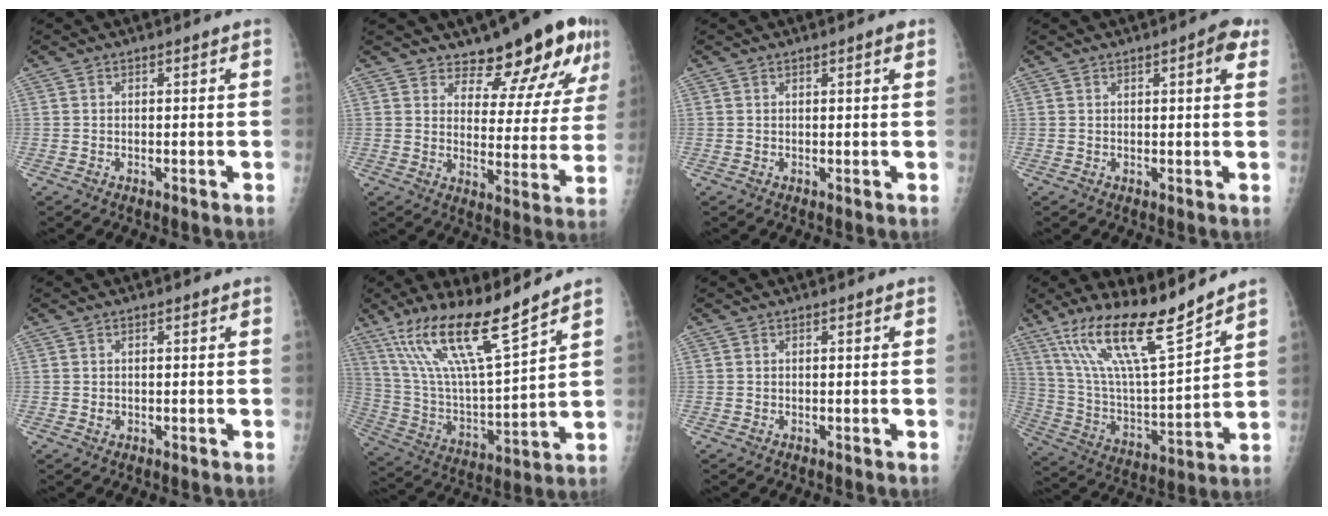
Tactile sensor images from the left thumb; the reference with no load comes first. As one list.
[{"total": 14.2, "force": [10.9, 5.0, 7.7], "torque": [-0.056, -0.085, 0.144]}, {"total": 1.2, "force": [0.7, 0.2, 0.9], "torque": [-0.013, -0.001, 0.009]}, {"total": 4.1, "force": [1.8, 1.3, 3.4], "torque": [-0.035, -0.002, 0.017]}, {"total": 0.8, "force": [0.0, 0.7, 0.3], "torque": [-0.003, 0.001, 0.002]}, {"total": 18.8, "force": [13.1, 2.7, 13.1], "torque": [-0.236, -0.065, 0.252]}, {"total": 0.0}, {"total": 18.9, "force": [13.8, 2.9, 12.6], "torque": [-0.214, -0.069, 0.261]}]